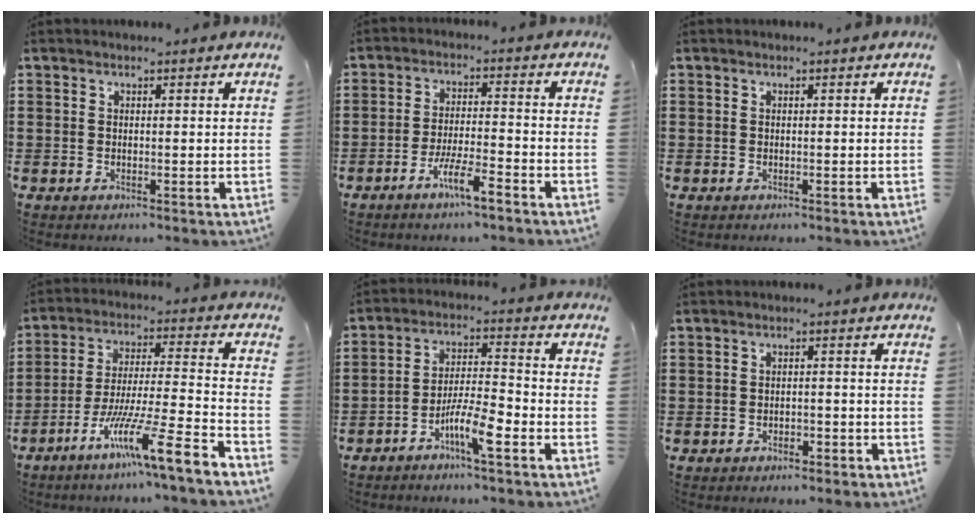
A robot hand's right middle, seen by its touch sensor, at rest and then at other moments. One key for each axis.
{"total": 5.8, "fx": -3.9, "fy": 0.7, "fz": 4.2, "tx": -0.088, "ty": -0.007, "tz": -0.074}
{"total": 0.0}
{"total": 11.9, "fx": -8.2, "fy": -0.1, "fz": 8.6, "tx": -0.152, "ty": 0.000, "tz": -0.161}
{"total": 6.5, "fx": -4.0, "fy": 1.1, "fz": 5.1, "tx": -0.103, "ty": -0.002, "tz": -0.077}
{"total": 1.7, "fx": -1.5, "fy": 0.6, "fz": 0.3, "tx": -0.011, "ty": 0.001, "tz": -0.033}